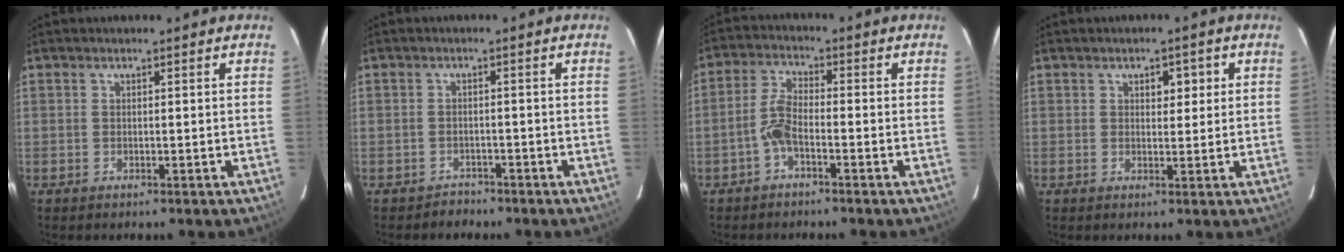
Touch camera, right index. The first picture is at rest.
{"total": 1.9, "force": [-1.6, 1.0, -0.4], "torque": [0.002, 0.003, -0.025]}
{"total": 4.4, "force": [-1.9, 1.2, 3.8], "torque": [-0.084, 0.010, -0.042]}
{"total": 2.8, "force": [1.1, 1.6, 2.1], "torque": [-0.027, 0.009, 0.015]}